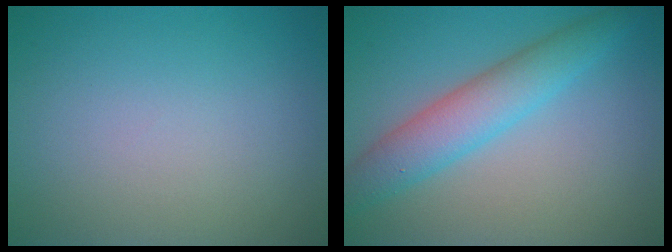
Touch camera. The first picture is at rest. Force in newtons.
{"total": 4.8, "press": 4.8, "slide": 0.3}